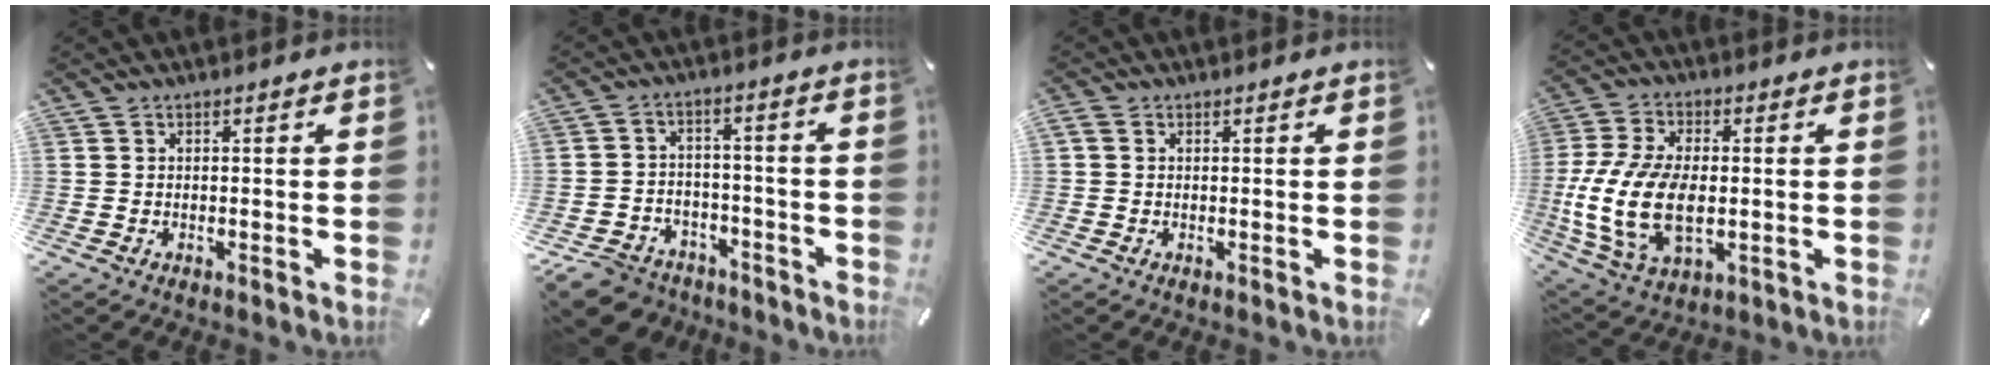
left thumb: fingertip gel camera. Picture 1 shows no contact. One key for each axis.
{"total": 8.1, "fx": -5.9, "fy": 5.0, "fz": 2.1, "tx": -0.046, "ty": 0.034, "tz": -0.111}
{"total": 1.0, "fx": 0.3, "fy": 0.7, "fz": 0.5, "tx": -0.012, "ty": 0.005, "tz": 0.004}
{"total": 16.4, "fx": -1.7, "fy": 10.0, "fz": 13.0, "tx": -0.300, "ty": -0.011, "tz": -0.033}